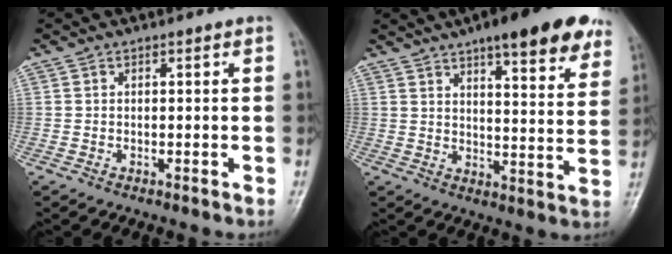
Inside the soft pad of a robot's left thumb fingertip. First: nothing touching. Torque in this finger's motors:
{"motor_torque": [0.31, 0.22, 1.42, -1.35, 0.06]}